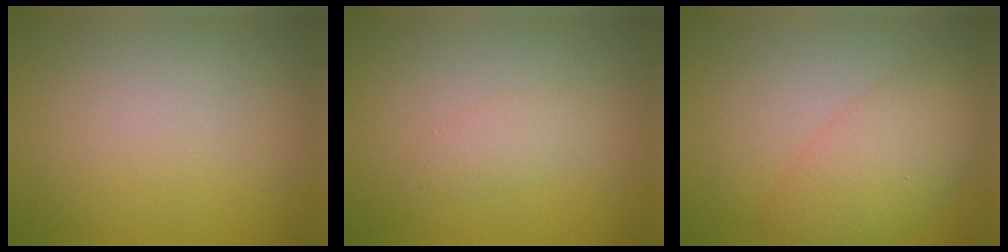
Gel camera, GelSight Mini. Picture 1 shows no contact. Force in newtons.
{"total": 1.5, "press": 1.5, "slide": 0.1}
{"total": 5.5, "press": 5.5, "slide": 0.1}